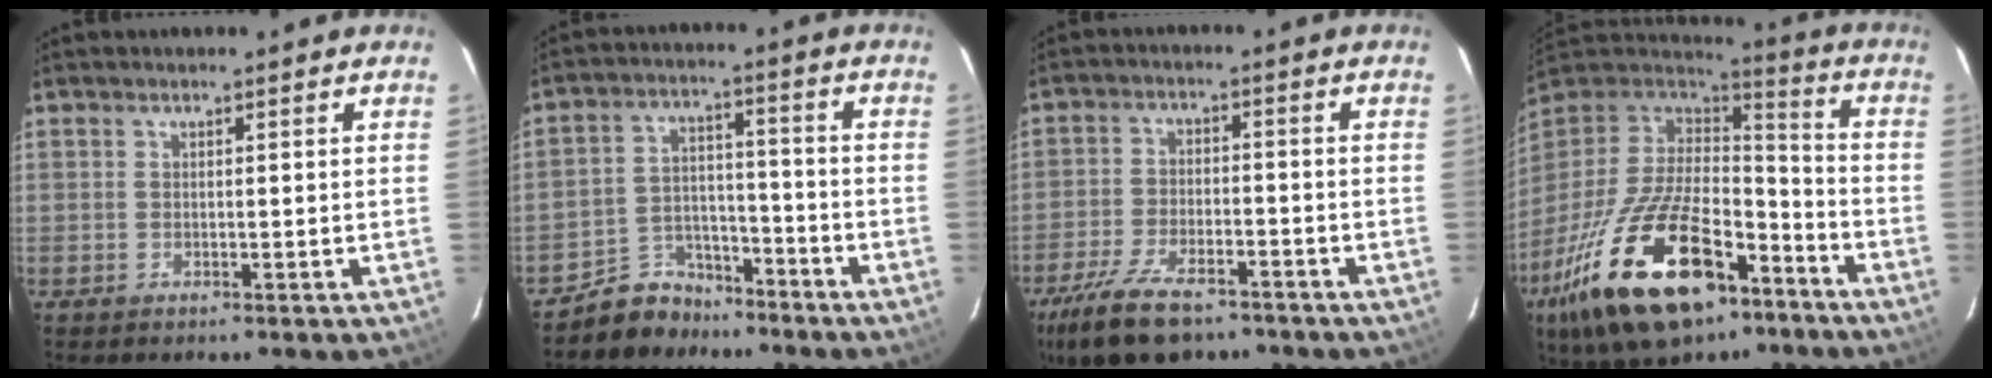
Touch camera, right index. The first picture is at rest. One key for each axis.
{"total": 8.1, "fx": -6.6, "fy": 4.7, "fz": 0.4, "tx": -0.020, "ty": 0.035, "tz": -0.107}
{"total": 14.8, "fx": -10.7, "fy": 6.1, "fz": 8.2, "tx": -0.187, "ty": -0.025, "tz": -0.184}
{"total": 29.9, "fx": -16.8, "fy": 13.8, "fz": 20.6, "tx": -0.401, "ty": -0.029, "tz": -0.267}